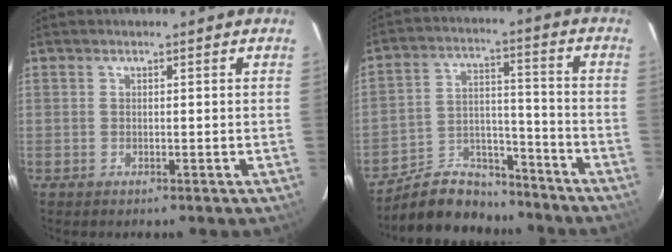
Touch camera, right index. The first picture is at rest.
{"total": 13.3, "force": [-11.5, 5.9, 3.3], "torque": [-0.074, 0.039, -0.178]}